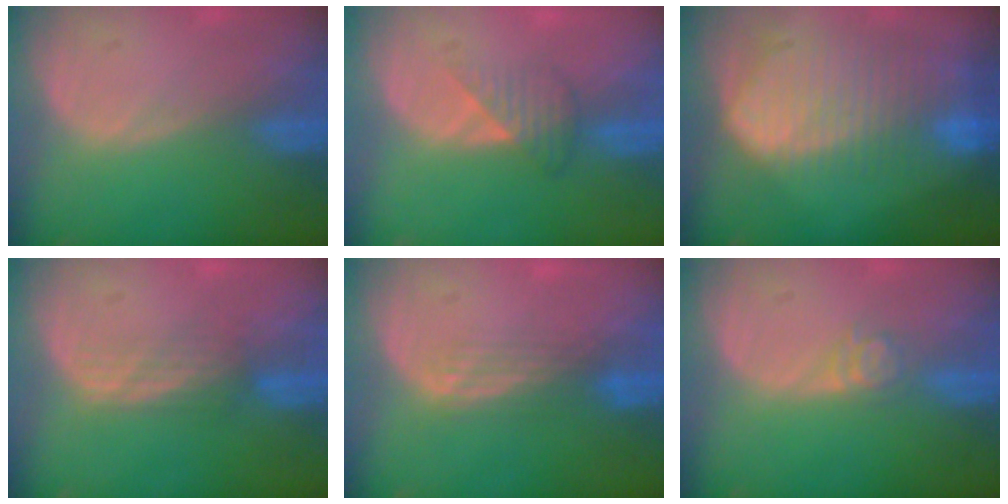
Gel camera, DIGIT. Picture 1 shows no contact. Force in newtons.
{"total": 3.5, "press": 3.2, "slide": 1.4}
{"total": 10.6, "press": 9.1, "slide": 5.3}
{"total": 3.1, "press": 2.6, "slide": 1.7}
{"total": 3.0, "press": 2.5, "slide": 1.6}
{"total": 3.0, "press": 2.5, "slide": 1.7}